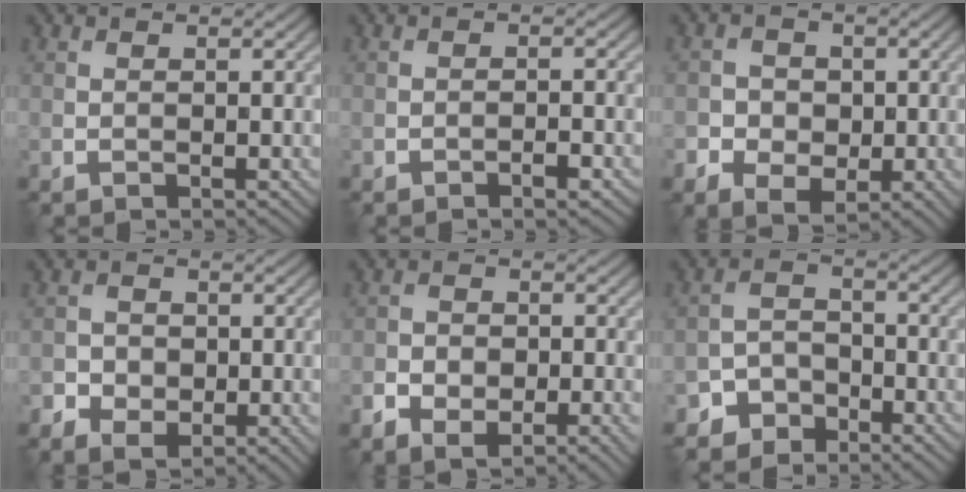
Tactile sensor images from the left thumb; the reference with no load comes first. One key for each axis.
{"total": 1.7, "fx": -1.1, "fy": 0.4, "fz": 1.2, "tx": -0.018, "ty": 0.003, "tz": -0.018}
{"total": 4.2, "fx": -0.9, "fy": 3.5, "fz": 2.2, "tx": -0.038, "ty": -0.011, "tz": -0.015}
{"total": 4.3, "fx": -1.5, "fy": 3.4, "fz": 2.3, "tx": -0.036, "ty": -0.011, "tz": -0.025}
{"total": 6.6, "fx": -3.0, "fy": 4.0, "fz": 4.3, "tx": -0.066, "ty": -0.012, "tz": -0.044}
{"total": 4.4, "fx": -3.5, "fy": 2.5, "fz": 1.0, "tx": -0.017, "ty": 0.004, "tz": -0.075}